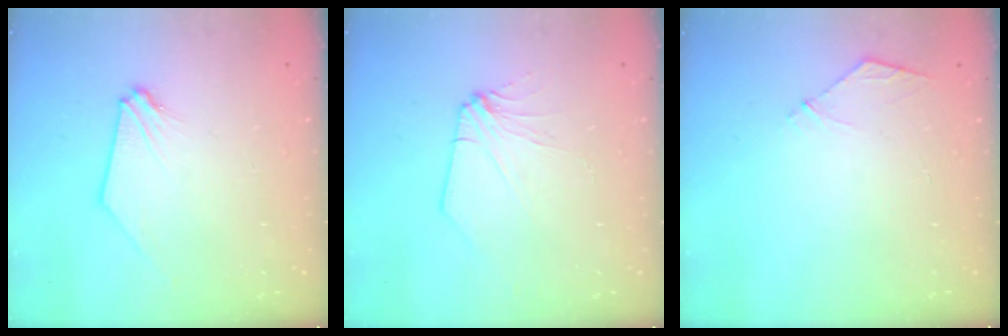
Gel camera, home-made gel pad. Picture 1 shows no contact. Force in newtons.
{"total": 4.3, "press": 4.3, "slide": 0.5}
{"total": 4.8, "press": 4.7, "slide": 0.6}